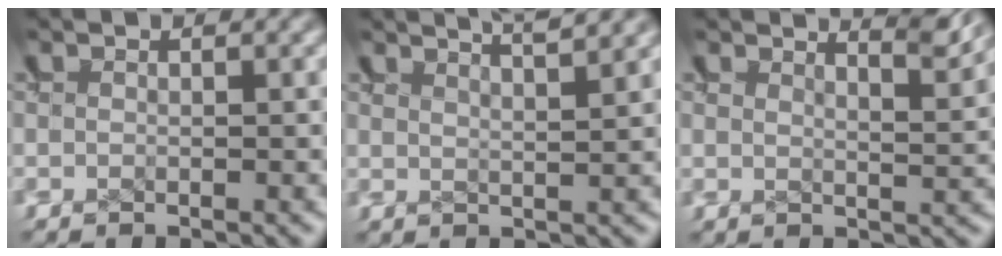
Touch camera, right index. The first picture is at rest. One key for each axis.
{"total": 4.3, "fx": 4.0, "fy": -0.1, "fz": 1.5, "tx": -0.009, "ty": 0.009, "tz": 0.066}
{"total": 3.6, "fx": 3.3, "fy": -0.4, "fz": 1.3, "tx": -0.014, "ty": -0.004, "tz": 0.055}